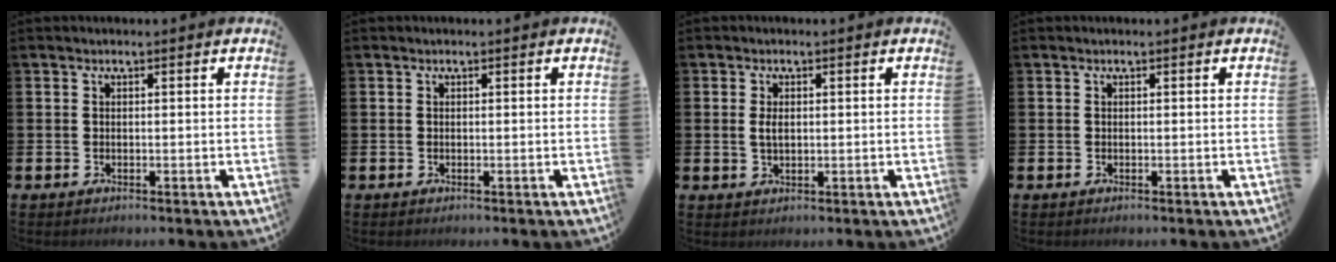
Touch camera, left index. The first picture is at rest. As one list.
[{"total": 0.0}, {"total": 1.9, "force": [0.4, 1.0, 1.5], "torque": [-0.021, 0.002, 0.004]}, {"total": 0.0}]